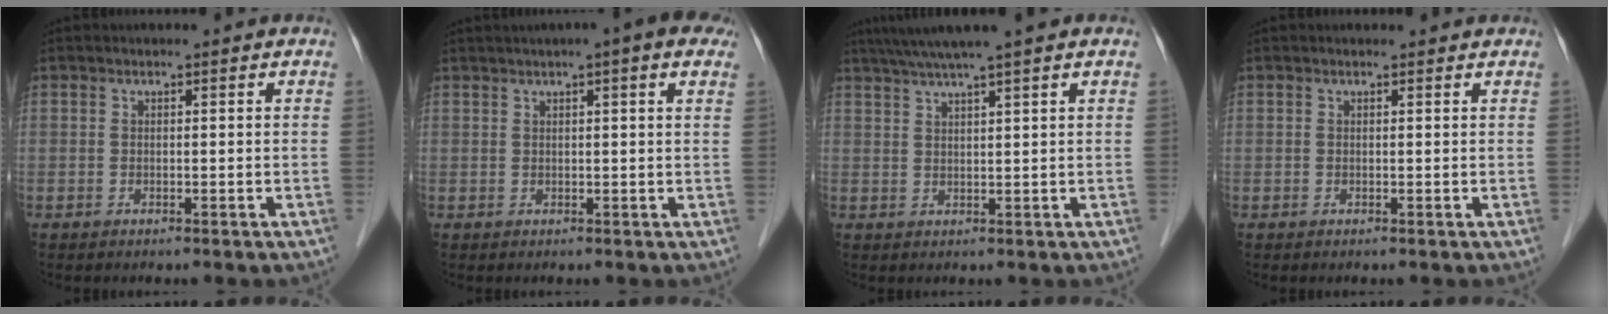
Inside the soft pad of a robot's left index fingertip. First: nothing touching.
{"total": 6.5, "force": [3.9, 0.4, 5.2], "torque": [-0.063, 0.031, 0.047]}
{"total": 6.5, "force": [5.1, -1.5, 3.8], "torque": [-0.062, 0.021, 0.086]}
{"total": 1.3, "force": [1.3, 0.0, 0.1], "torque": [-0.011, 0.003, 0.015]}